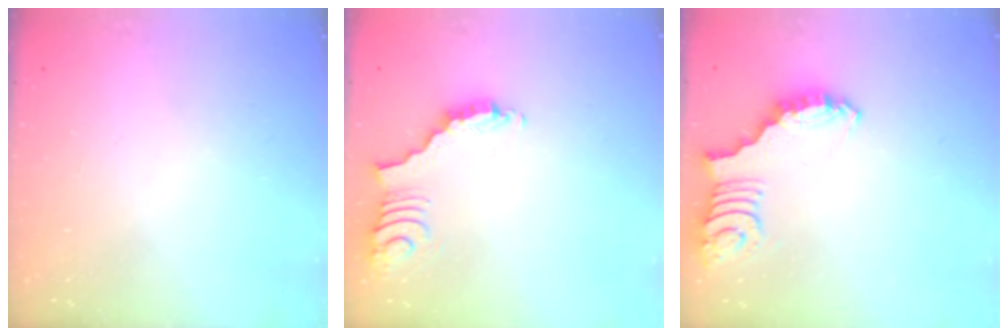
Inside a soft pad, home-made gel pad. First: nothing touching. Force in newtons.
{"total": 3.9, "press": 3.8, "slide": 0.6}
{"total": 2.5, "press": 2.5, "slide": 0.5}